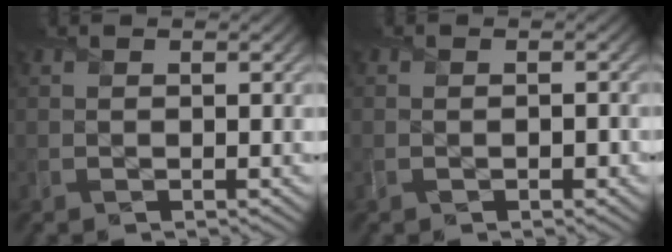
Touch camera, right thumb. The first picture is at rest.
{"total": 1.4, "force": [-0.8, 1.0, 0.6], "torque": [-0.005, -0.011, -0.008]}